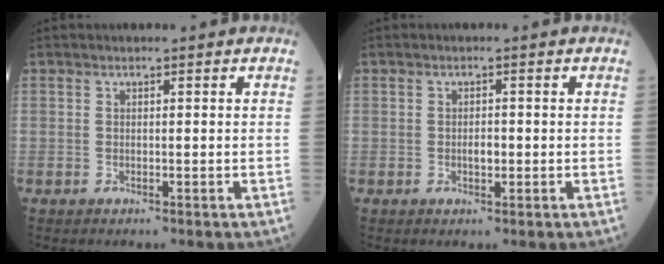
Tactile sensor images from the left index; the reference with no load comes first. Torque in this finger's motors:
{"motor_torque": [0.39, 0.20, 0.02, 0.00]}